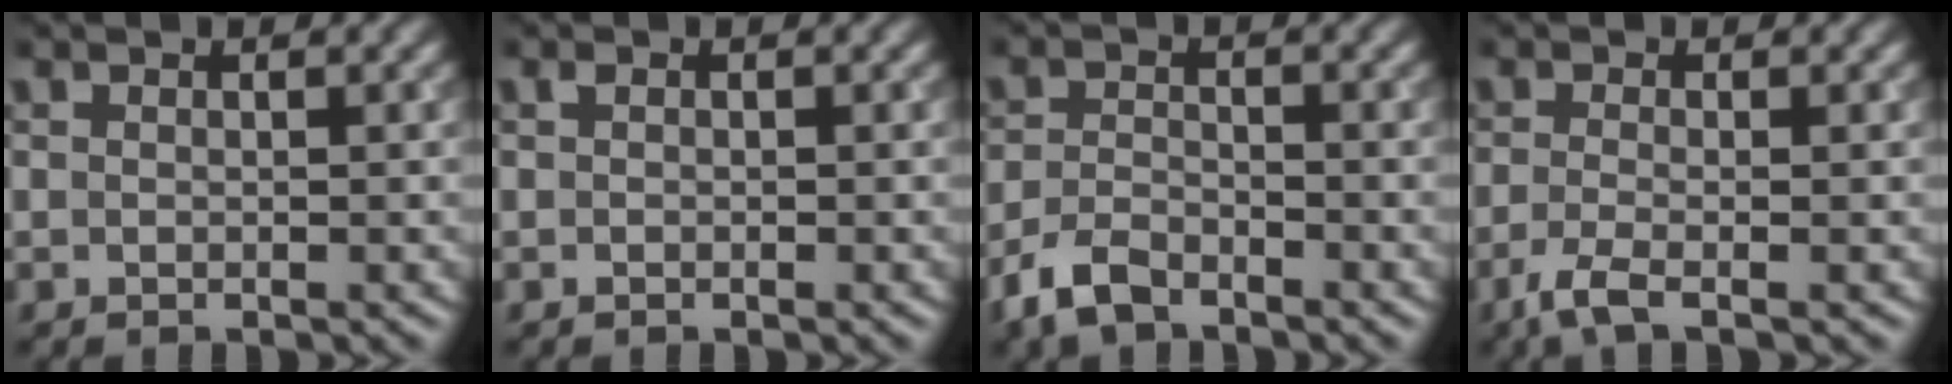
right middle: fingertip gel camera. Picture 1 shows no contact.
{"total": 0.0}
{"total": 3.1, "force": [-2.6, 1.1, 1.3], "torque": [-0.032, -0.004, -0.062]}
{"total": 3.0, "force": [-1.6, 0.8, 2.4], "torque": [-0.048, -0.011, -0.043]}